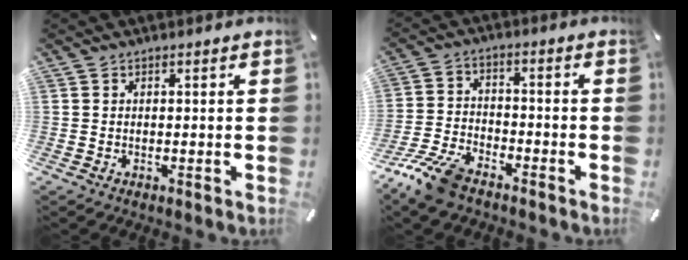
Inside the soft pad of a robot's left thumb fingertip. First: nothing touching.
{"total": 10.4, "force": [-7.9, 4.2, 5.3], "torque": [-0.116, 0.032, -0.152]}